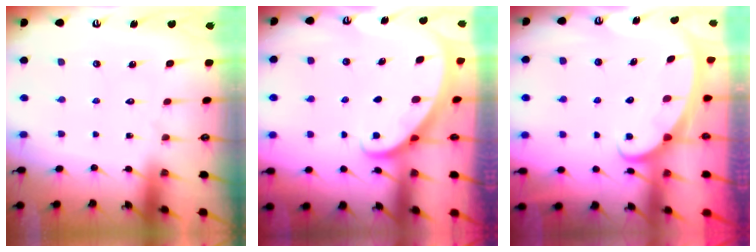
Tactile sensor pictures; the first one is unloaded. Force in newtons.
{"total": 1.6, "press": 1.6, "slide": 0.1}
{"total": 2.6, "press": 2.5, "slide": 0.3}